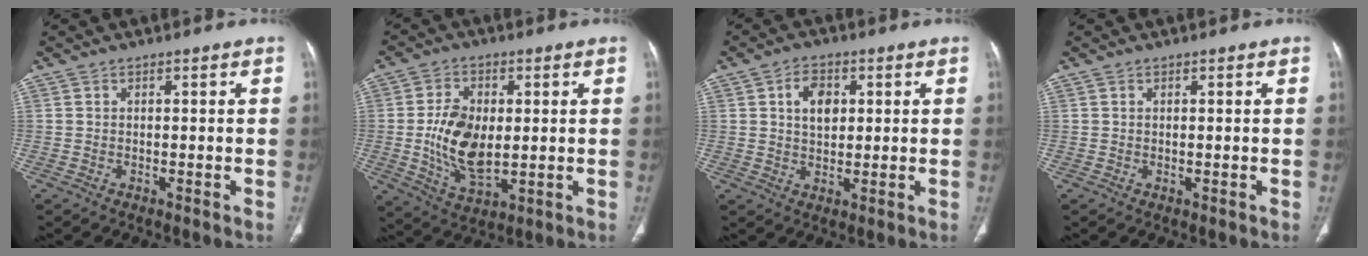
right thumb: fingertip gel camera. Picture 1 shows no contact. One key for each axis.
{"total": 11.9, "fx": 0.1, "fy": 6.9, "fz": 9.6, "tx": -0.173, "ty": -0.011, "tz": 0.011}
{"total": 6.1, "fx": 1.7, "fy": 4.1, "fz": 4.2, "tx": -0.050, "ty": -0.003, "tz": 0.027}
{"total": 0.0}